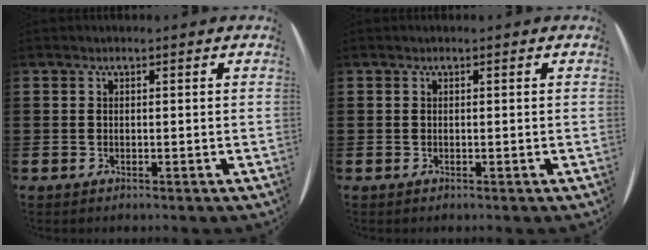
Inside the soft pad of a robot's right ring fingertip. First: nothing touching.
{"total": 0.0}